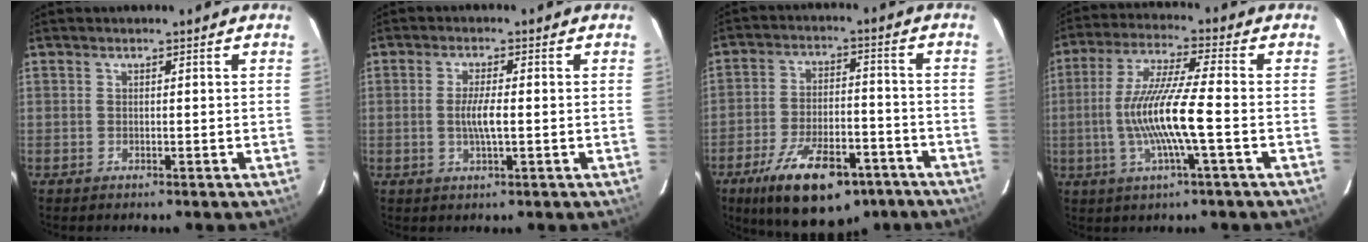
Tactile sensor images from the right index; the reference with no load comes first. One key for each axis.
{"total": 3.9, "fx": -0.5, "fy": 0.5, "fz": 3.8, "tx": -0.072, "ty": -0.003, "tz": -0.007}
{"total": 18.5, "fx": -11.9, "fy": 7.6, "fz": 12.0, "tx": -0.218, "ty": -0.013, "tz": -0.176}
{"total": 12.2, "fx": -2.6, "fy": -0.1, "fz": 11.9, "tx": -0.234, "ty": -0.003, "tz": -0.047}